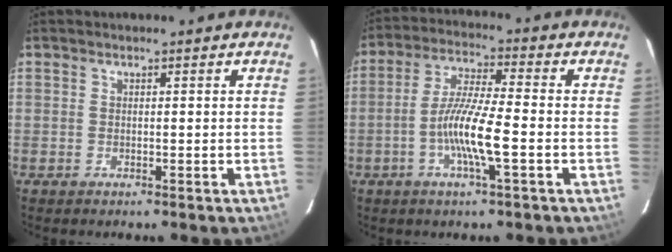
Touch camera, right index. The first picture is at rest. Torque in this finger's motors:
{"motor_torque": [0.92, -0.52, 0.76, 0.21]}